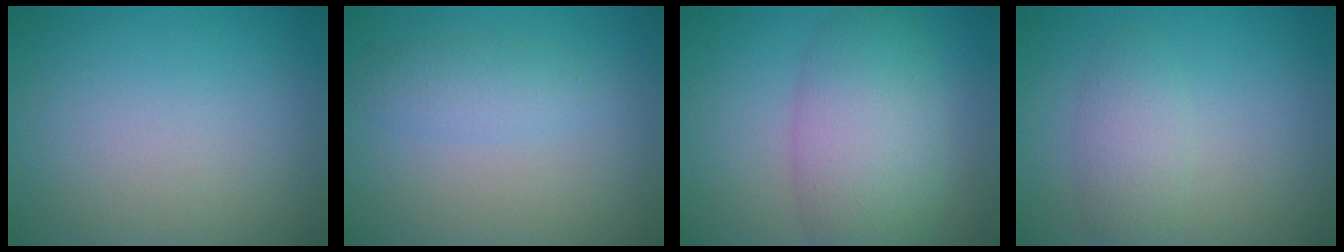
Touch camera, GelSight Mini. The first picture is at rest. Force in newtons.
{"total": 2.1, "press": 2.0, "slide": 0.2}
{"total": 7.0, "press": 7.0, "slide": 0.5}
{"total": 2.5, "press": 2.5, "slide": 0.2}